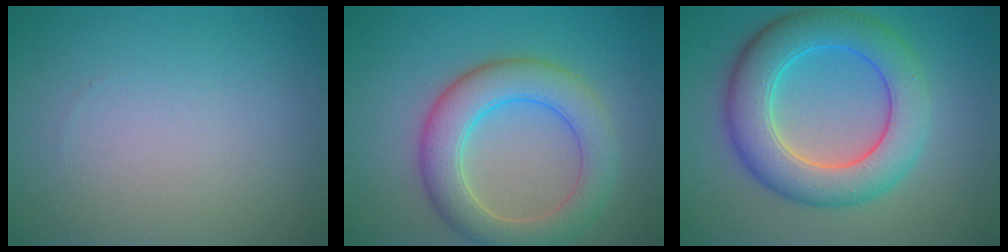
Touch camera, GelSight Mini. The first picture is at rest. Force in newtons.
{"total": 6.3, "press": 6.3, "slide": 0.2}
{"total": 8.0, "press": 8.0, "slide": 0.2}